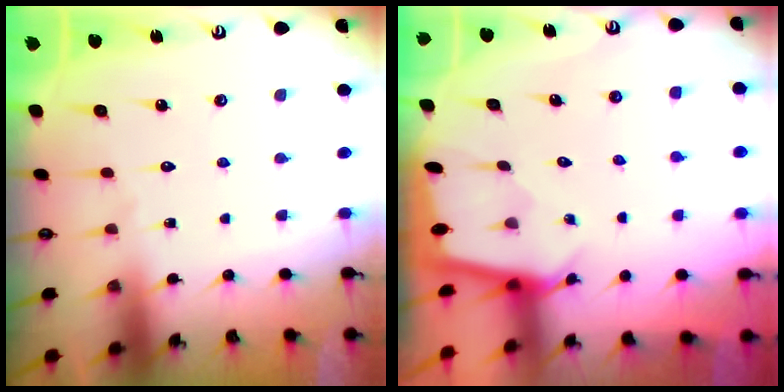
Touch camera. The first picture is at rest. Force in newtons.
{"total": 1.6, "press": 1.6, "slide": 0.2}